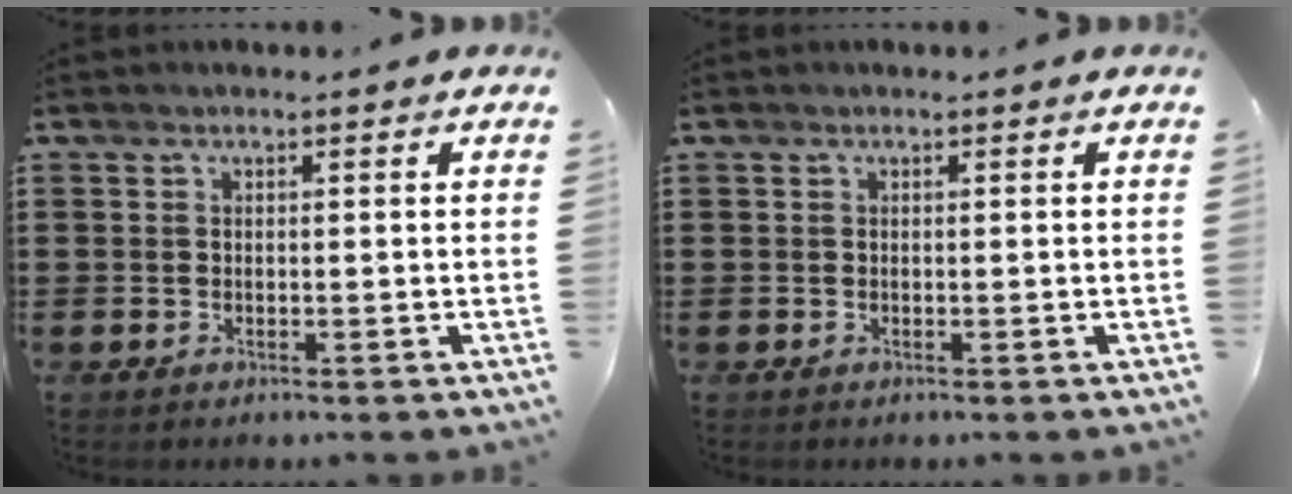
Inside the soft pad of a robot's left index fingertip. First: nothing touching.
{"total": 0.0}